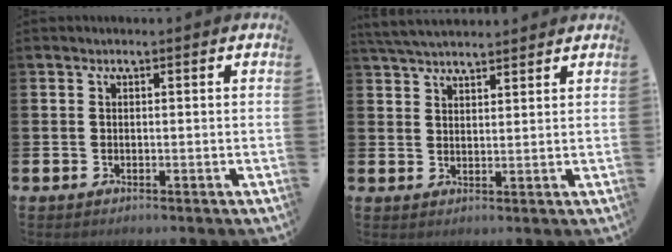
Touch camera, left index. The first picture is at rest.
{"total": 4.3, "force": [4.1, 0.7, 1.0], "torque": [-0.026, -0.014, 0.076]}